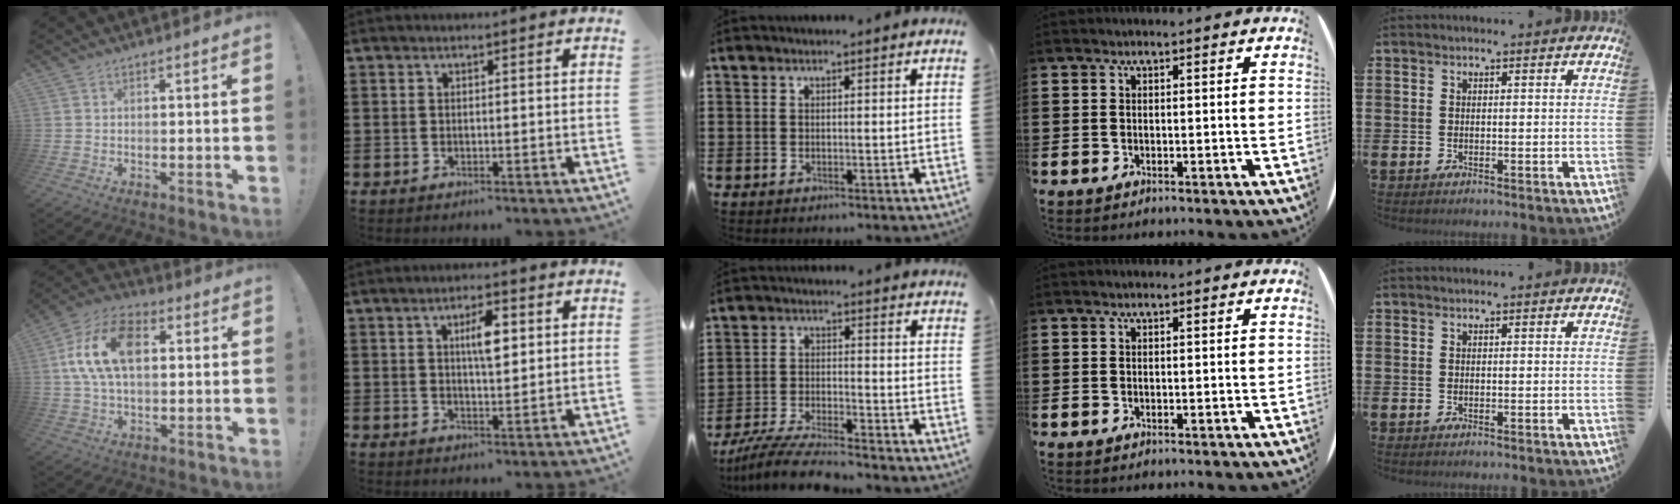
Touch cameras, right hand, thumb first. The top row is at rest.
{"thumb": {"total": 16.3, "force": [3.3, 10.0, 12.5], "torque": [-0.229, 0.007, 0.057]}, "index": {"total": 5.1, "force": [1.3, 1.8, 4.6], "torque": [-0.078, 0.004, 0.015]}, "middle": {"total": 7.0, "force": [-6.5, 0.5, 2.6], "torque": [-0.056, -0.005, -0.126]}}